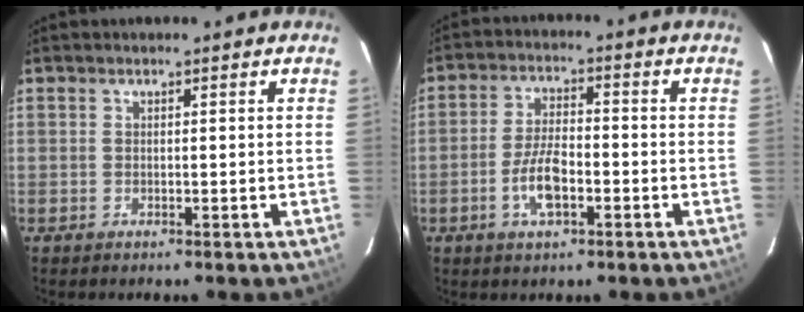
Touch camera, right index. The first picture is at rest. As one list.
[{"total": 7.1, "force": [-2.8, 2.9, 5.9], "torque": [-0.121, 0.002, -0.051]}]